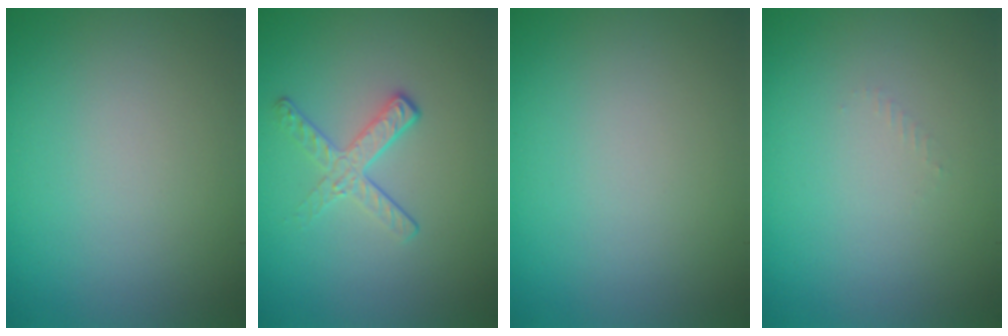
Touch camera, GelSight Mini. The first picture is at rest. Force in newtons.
{"total": 2.1, "press": 1.4, "slide": 1.6}
{"total": 0.0}
{"total": 0.5, "press": 0.5, "slide": 0.2}